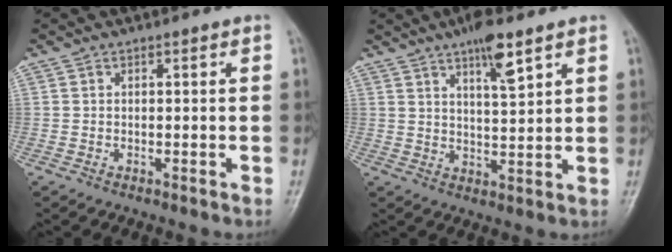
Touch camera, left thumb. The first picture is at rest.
{"total": 7.4, "force": [4.5, 1.7, 5.6], "torque": [-0.086, -0.025, 0.076]}